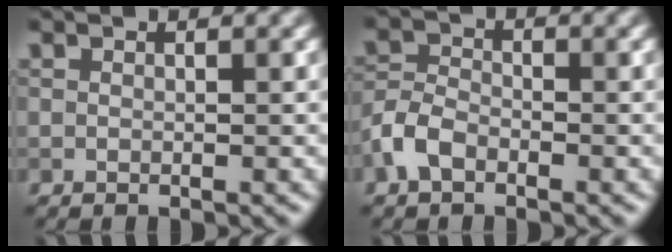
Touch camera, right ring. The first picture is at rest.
{"total": 2.8, "force": [-1.6, 1.6, 1.5], "torque": [-0.032, 0.006, -0.043]}